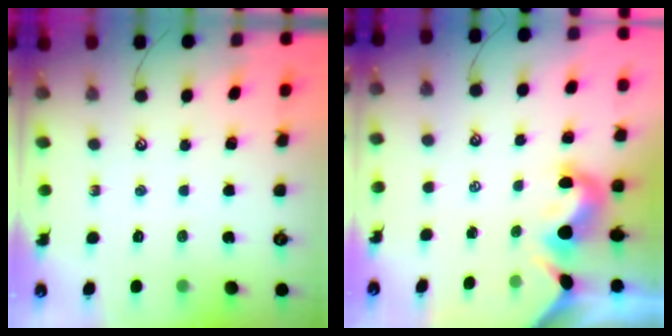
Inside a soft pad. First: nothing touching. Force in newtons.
{"total": 1.5, "press": 1.2, "slide": 0.9}